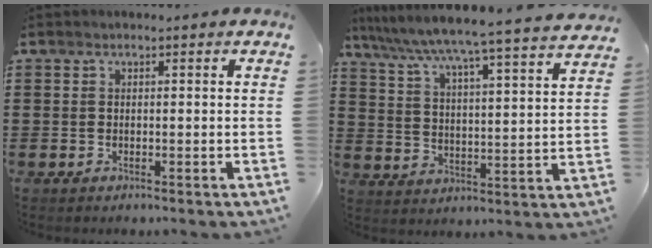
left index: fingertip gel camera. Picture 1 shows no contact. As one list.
[{"total": 5.2, "force": [4.6, -1.3, 2.1], "torque": [-0.064, -0.053, 0.065]}]